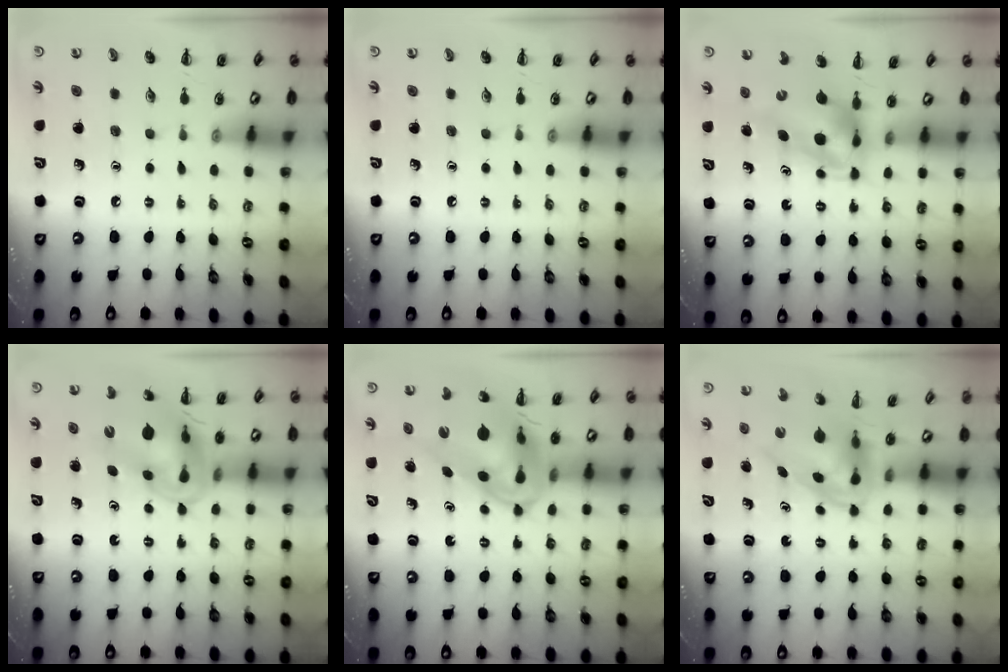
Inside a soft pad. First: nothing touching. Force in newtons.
{"total": 0.0}
{"total": 5.3, "press": 5.0, "slide": 1.5}
{"total": 11.6, "press": 11.0, "slide": 3.6}
{"total": 9.3, "press": 8.8, "slide": 3.0}
{"total": 4.0, "press": 3.9, "slide": 1.0}